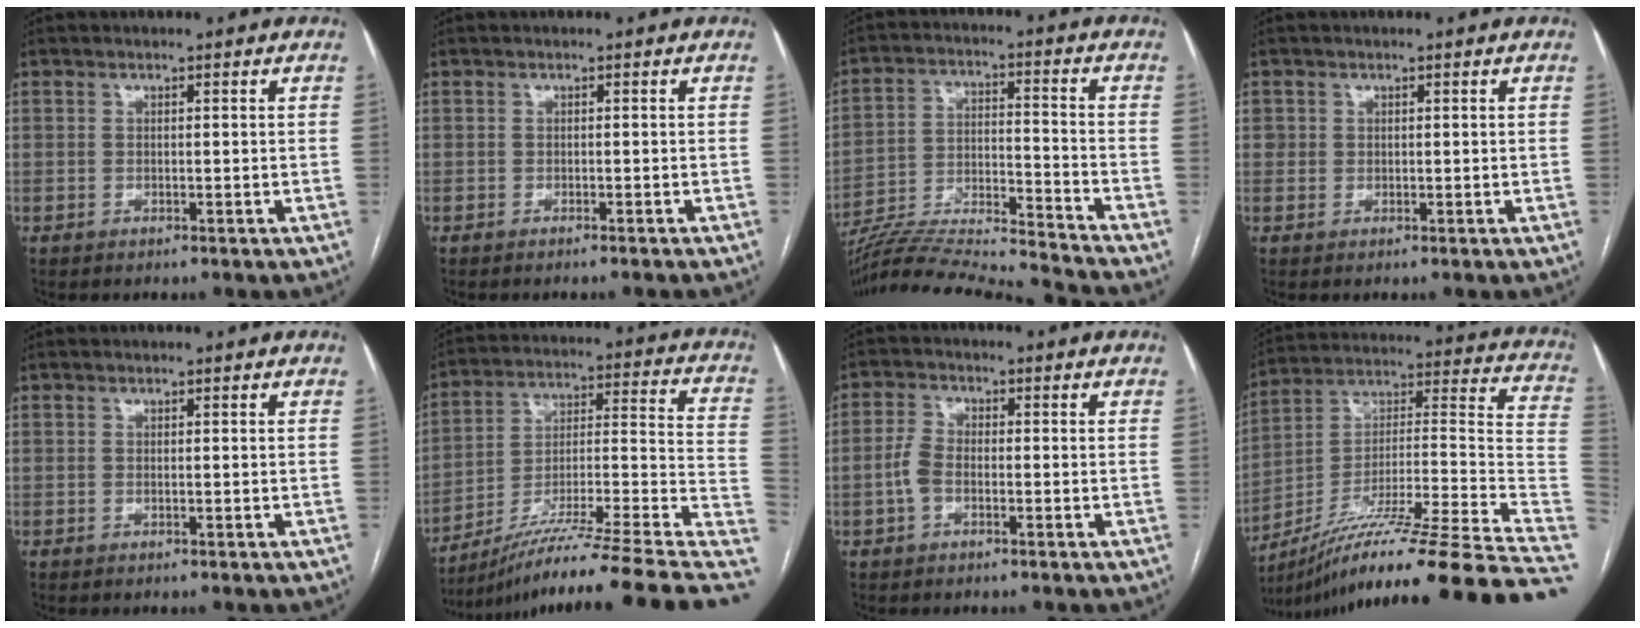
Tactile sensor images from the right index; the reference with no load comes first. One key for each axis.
{"total": 1.7, "fx": -1.5, "fy": -0.3, "fz": 0.8, "tx": -0.011, "ty": 0.003, "tz": -0.019}
{"total": 18.0, "fx": -17.1, "fy": -1.8, "fz": 5.3, "tx": -0.102, "ty": 0.001, "tz": -0.286}
{"total": 1.0, "fx": 0.1, "fy": 1.0, "fz": 0.1, "tx": 0.008, "ty": 0.004, "tz": 0.000}
{"total": 0.0}
{"total": 25.6, "fx": -19.1, "fy": 0.0, "fz": 17.0, "tx": -0.175, "ty": 0.022, "tz": -0.299}
{"total": 3.5, "fx": -1.1, "fy": 2.0, "fz": 2.6, "tx": -0.064, "ty": 0.010, "tz": -0.026}
{"total": 31.2, "fx": -22.1, "fy": -1.6, "fz": 22.0, "tx": -0.226, "ty": 0.010, "tz": -0.355}